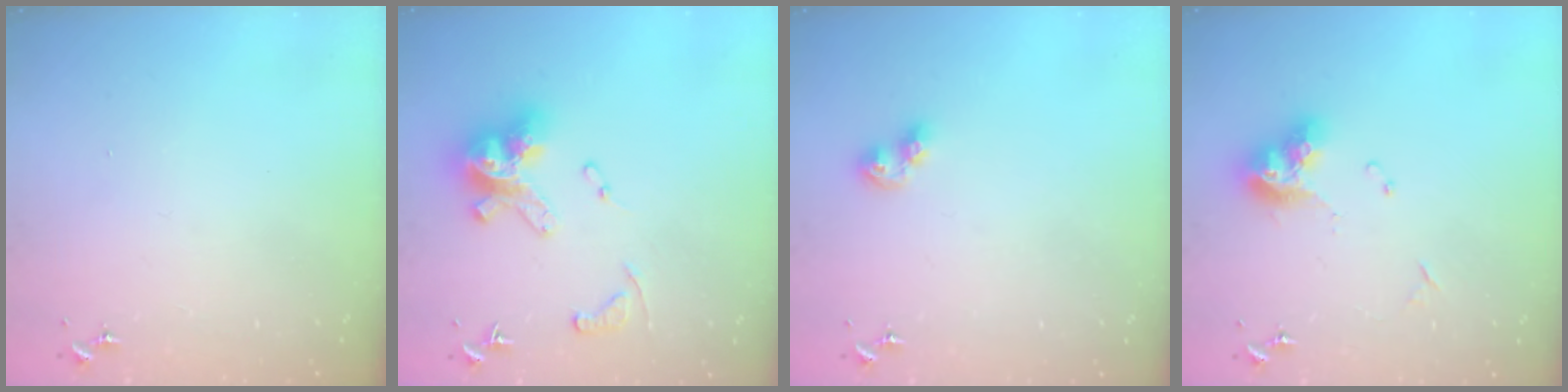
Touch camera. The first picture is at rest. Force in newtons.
{"total": 16.5, "press": 16.4, "slide": 1.5}
{"total": 7.2, "press": 7.2, "slide": 0.9}
{"total": 12.2, "press": 12.2, "slide": 1.0}